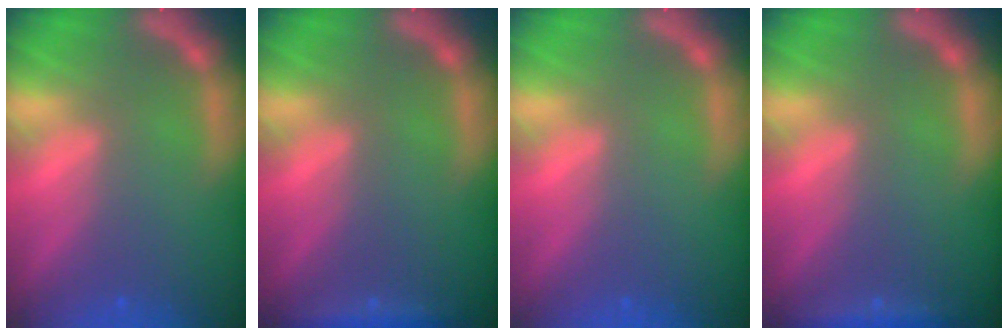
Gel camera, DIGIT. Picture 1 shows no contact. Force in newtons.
{"total": 1.9}
{"total": 0.0}
{"total": 1.9}